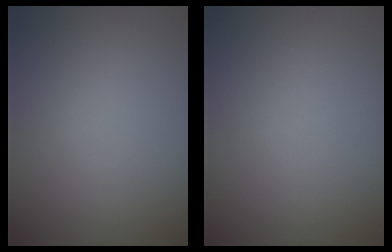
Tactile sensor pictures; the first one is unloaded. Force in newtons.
{"total": 0.0}